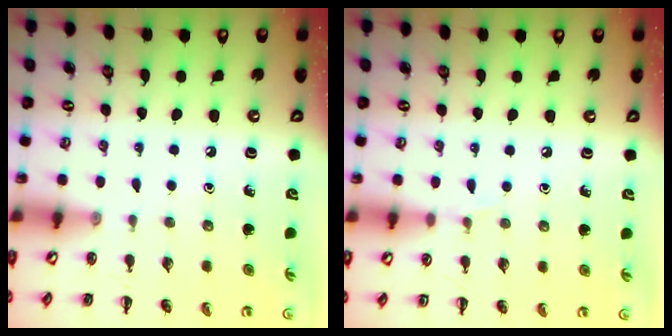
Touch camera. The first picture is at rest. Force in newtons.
{"total": 3.6, "press": 3.3, "slide": 1.3}